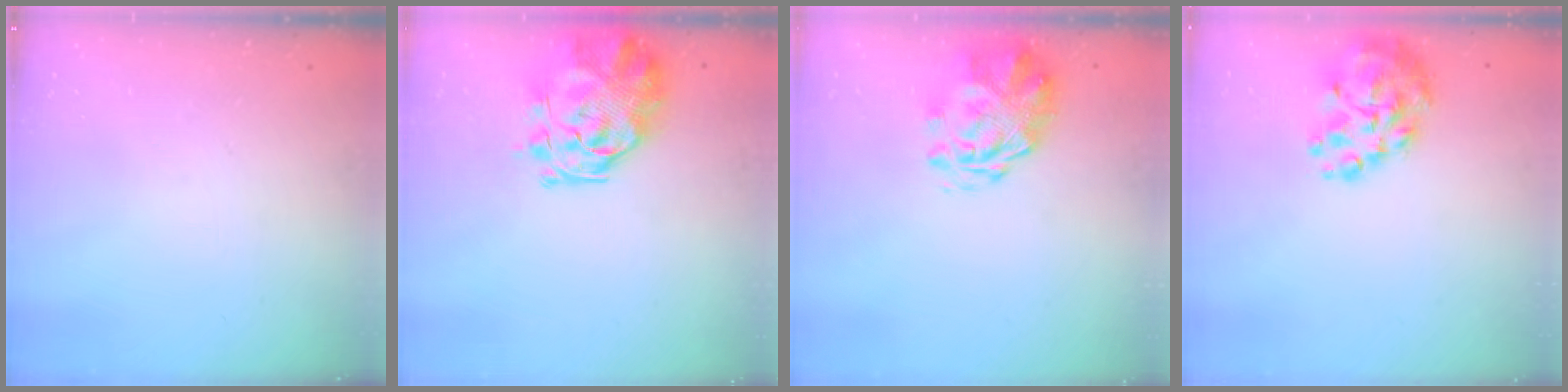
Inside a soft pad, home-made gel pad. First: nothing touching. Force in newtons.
{"total": 3.5, "press": 3.2, "slide": 1.5}
{"total": 3.1, "press": 2.7, "slide": 1.5}
{"total": 12.7, "press": 12.2, "slide": 3.6}